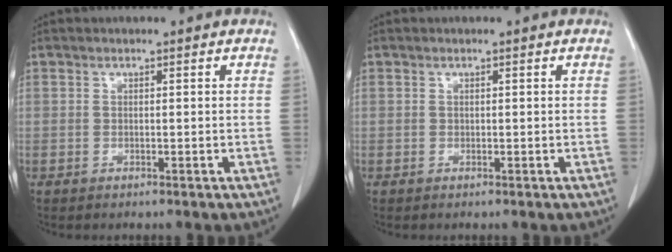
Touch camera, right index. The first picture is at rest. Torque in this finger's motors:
{"motor_torque": [0.04, 0.00, 0.00, 0.00]}